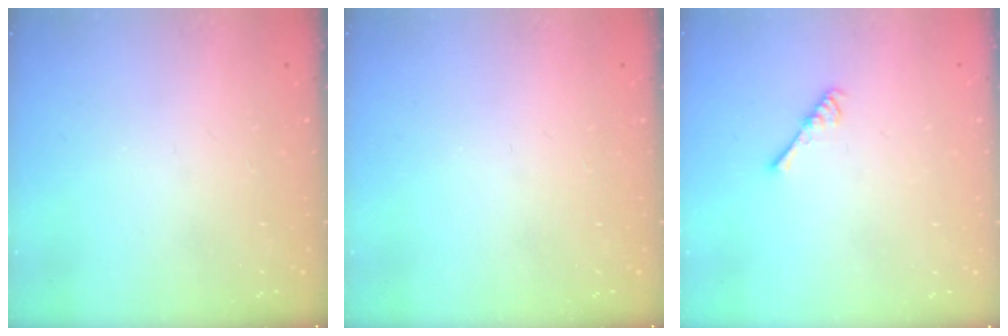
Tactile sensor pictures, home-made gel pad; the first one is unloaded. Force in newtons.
{"total": 0.0}
{"total": 2.6, "press": 2.6, "slide": 0.5}